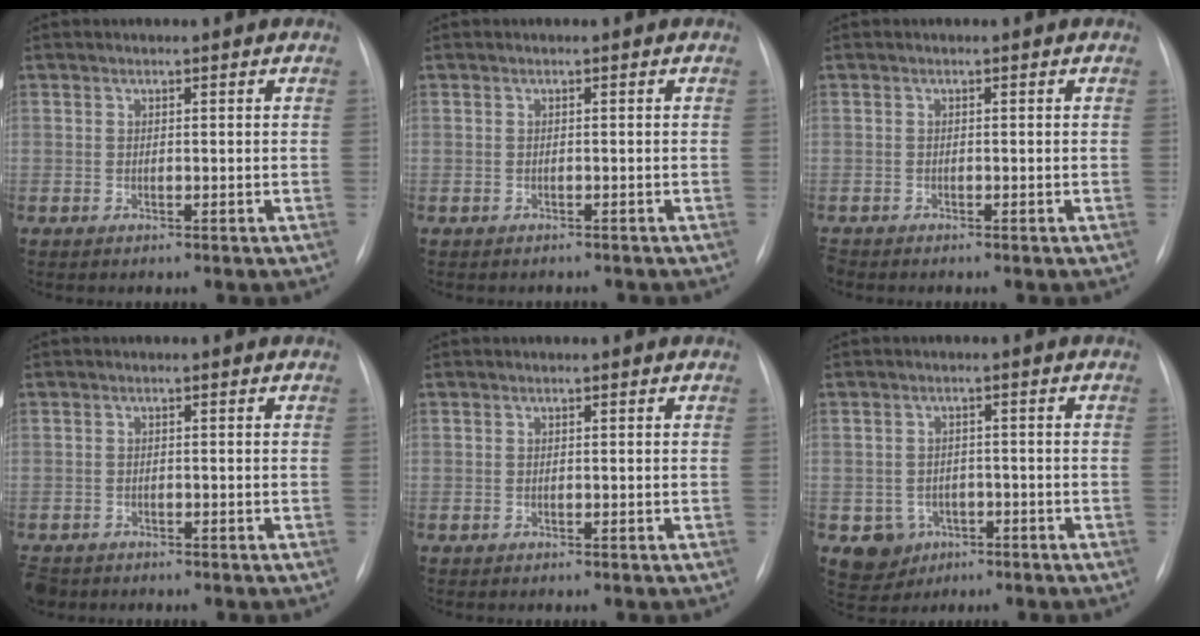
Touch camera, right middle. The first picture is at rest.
{"total": 1.4, "force": [-1.3, 0.6, 0.2], "torque": [-0.008, -0.001, -0.014]}
{"total": 1.0, "force": [-0.9, 0.3, 0.2], "torque": [-0.006, -0.002, -0.013]}
{"total": 5.1, "force": [-3.8, 3.2, 1.4], "torque": [-0.032, -0.004, -0.061]}
{"total": 0.0}
{"total": 4.7, "force": [-2.0, 4.2, 0.8], "torque": [-0.009, 0.009, -0.021]}